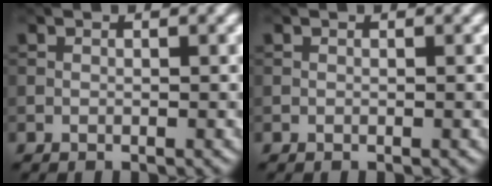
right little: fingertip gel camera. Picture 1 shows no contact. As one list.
[{"total": 0.0}]